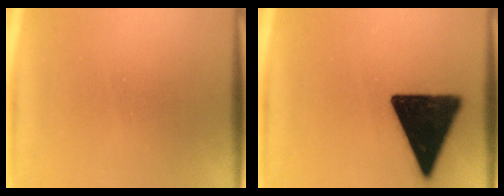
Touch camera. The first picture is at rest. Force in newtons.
{"total": 17.1}